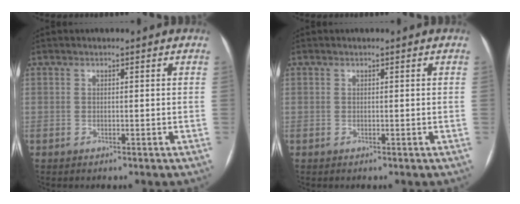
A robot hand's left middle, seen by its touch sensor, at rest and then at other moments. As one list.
[{"total": 0.0}]